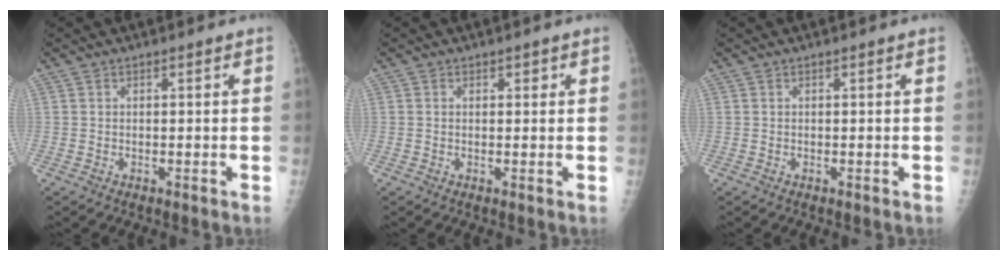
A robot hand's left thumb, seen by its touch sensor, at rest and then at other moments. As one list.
[{"total": 1.2, "force": [0.4, 0.9, 0.6], "torque": [0.003, 0.001, 0.002]}, {"total": 0.0}]